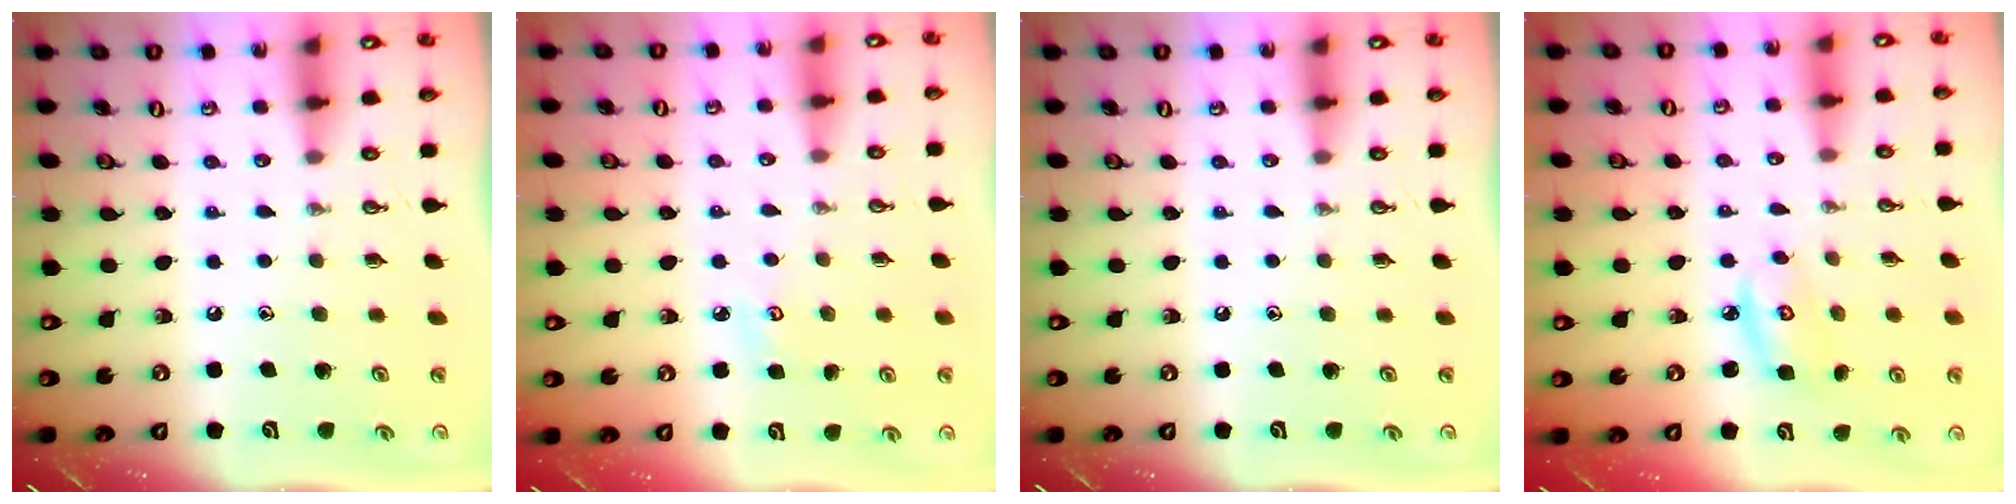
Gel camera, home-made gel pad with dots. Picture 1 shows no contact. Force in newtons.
{"total": 3.7, "press": 3.7, "slide": 0.4}
{"total": 0.0}
{"total": 4.2, "press": 4.2, "slide": 0.3}